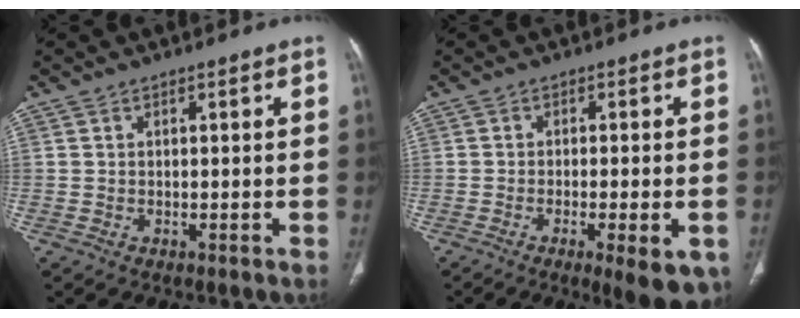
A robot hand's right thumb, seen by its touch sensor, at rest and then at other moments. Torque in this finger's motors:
{"motor_torque": [0.09, 0.37, 0.04, -0.01, 0.02]}